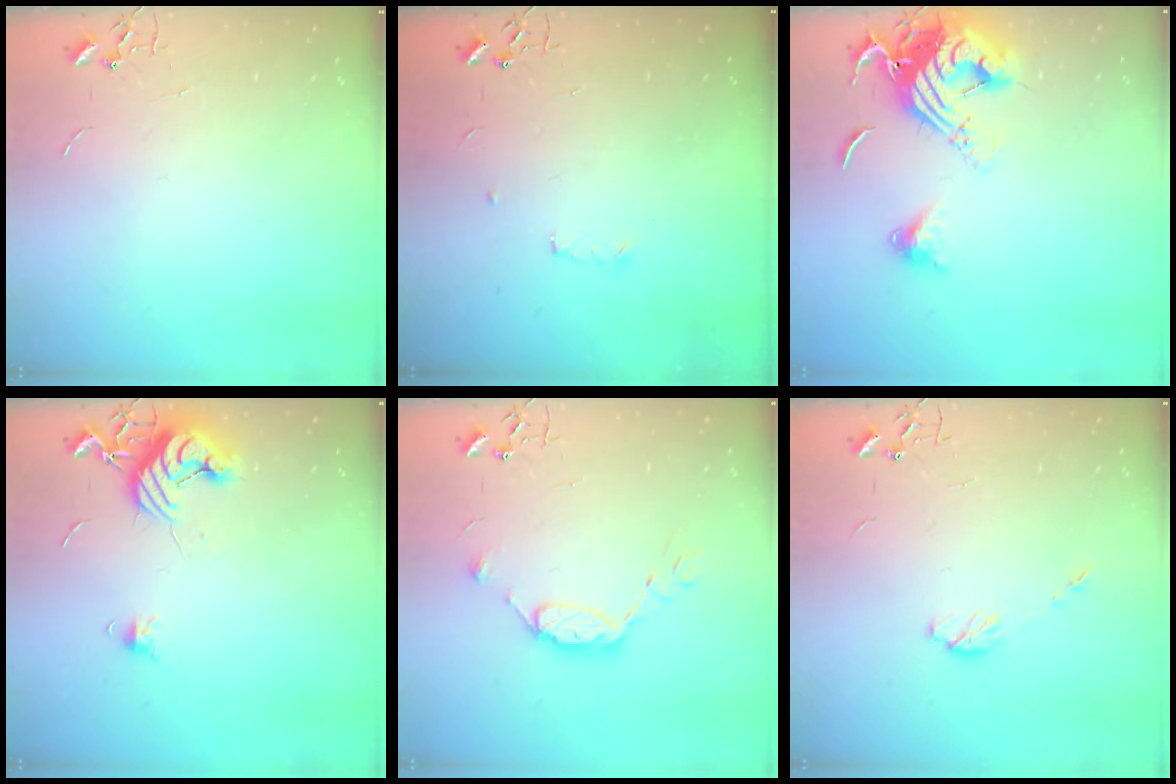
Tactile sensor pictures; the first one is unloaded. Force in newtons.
{"total": 3.4, "press": 3.3, "slide": 0.6}
{"total": 17.1, "press": 17.0, "slide": 1.9}
{"total": 11.4, "press": 11.3, "slide": 1.2}
{"total": 10.1, "press": 10.0, "slide": 0.6}
{"total": 4.6, "press": 4.6, "slide": 0.5}